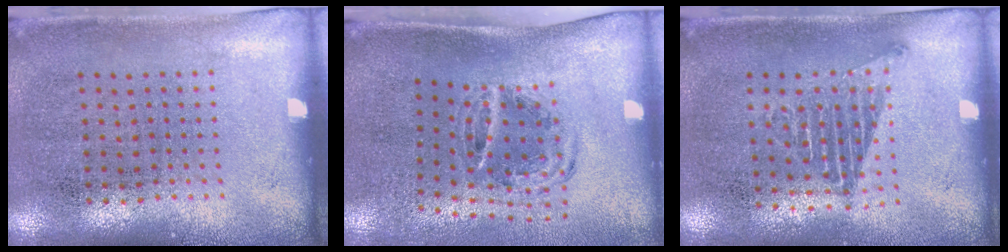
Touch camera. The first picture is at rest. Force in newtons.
{"total": 1.2, "press": 1.0, "slide": 0.5}
{"total": 1.1, "press": 1.0, "slide": 0.5}